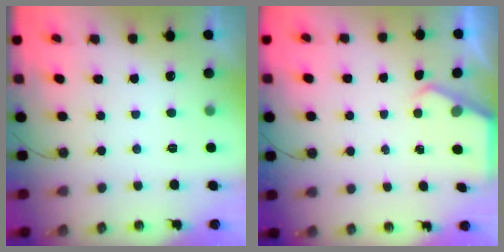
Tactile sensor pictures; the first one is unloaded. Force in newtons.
{"total": 2.2, "press": 2.1, "slide": 0.3}